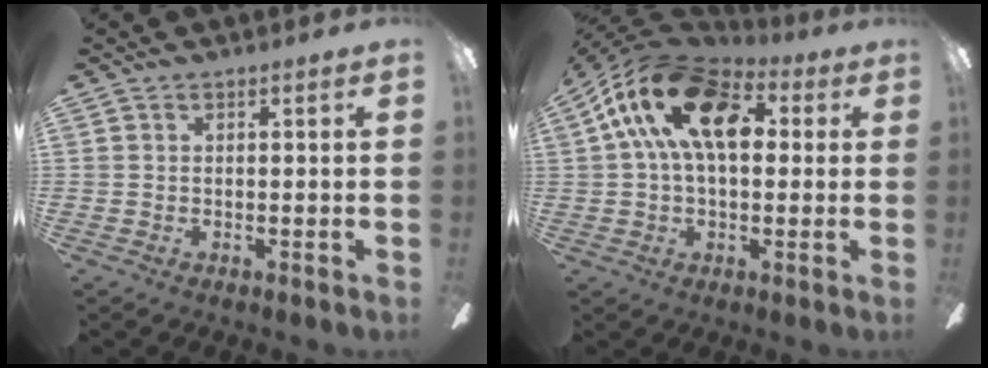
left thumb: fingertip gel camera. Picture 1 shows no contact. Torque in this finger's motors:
{"motor_torque": [-0.27, 1.63, 1.53, -1.24, 0.62]}